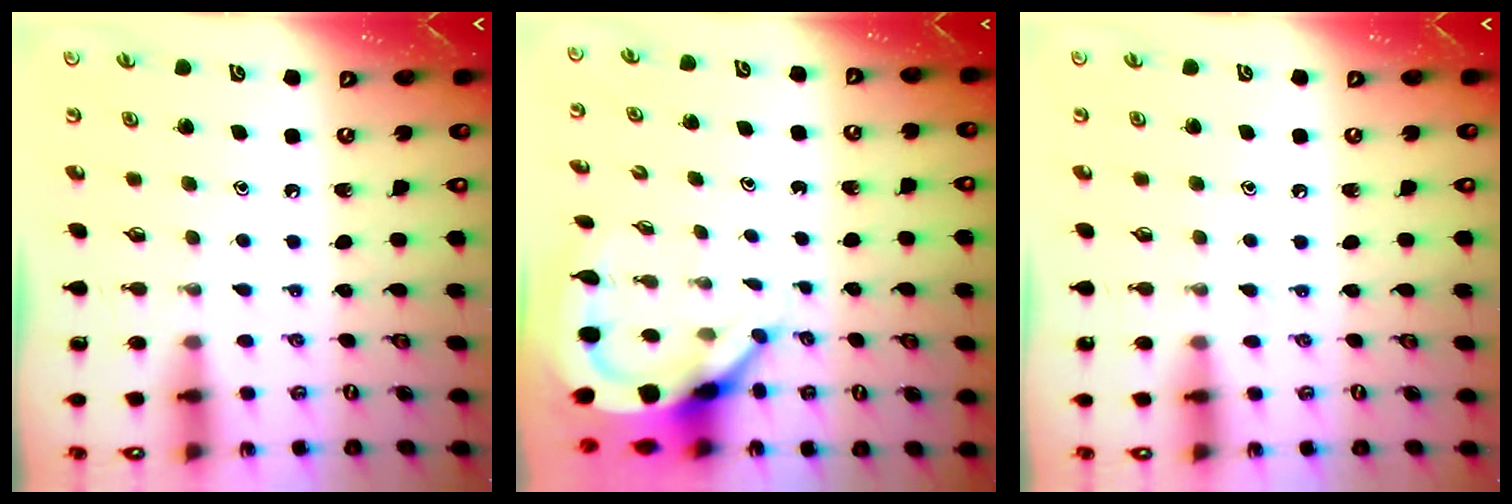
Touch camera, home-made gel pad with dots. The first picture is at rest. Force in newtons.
{"total": 7.7, "press": 7.7, "slide": 0.7}
{"total": 4.8, "press": 4.8, "slide": 0.6}